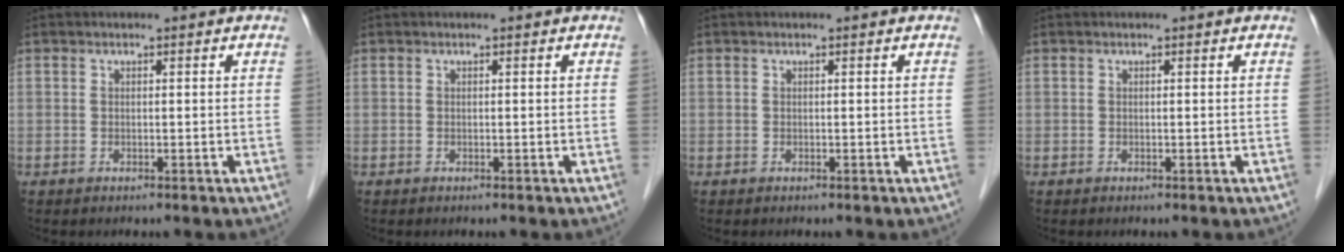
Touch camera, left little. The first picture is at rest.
{"total": 0.0}
{"total": 0.0}
{"total": 0.0}